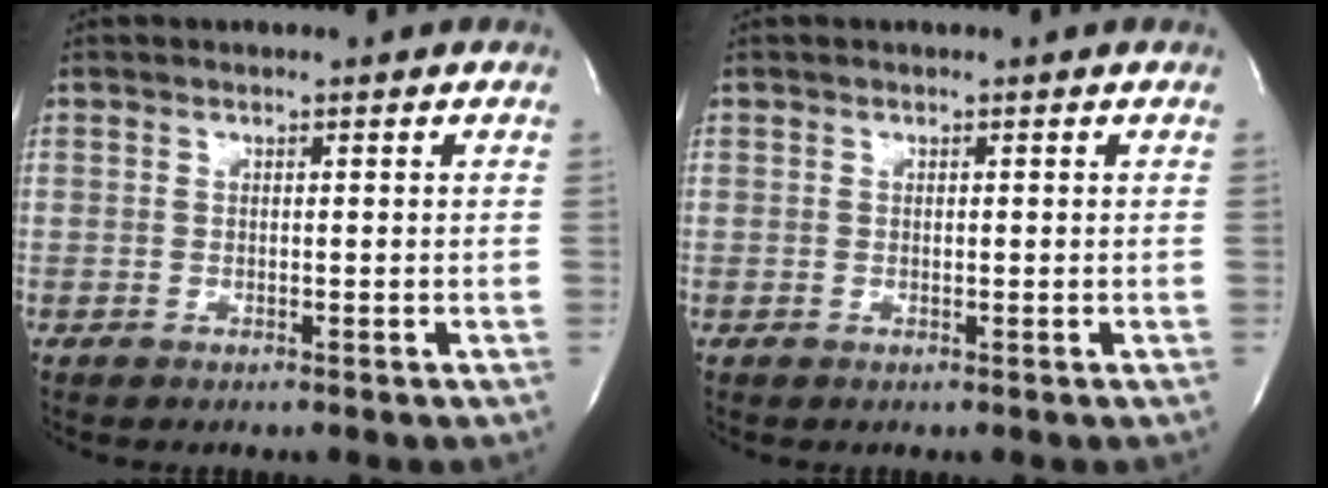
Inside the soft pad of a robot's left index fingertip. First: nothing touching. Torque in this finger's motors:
{"motor_torque": [-0.07, -0.03, 0.03, -0.01]}